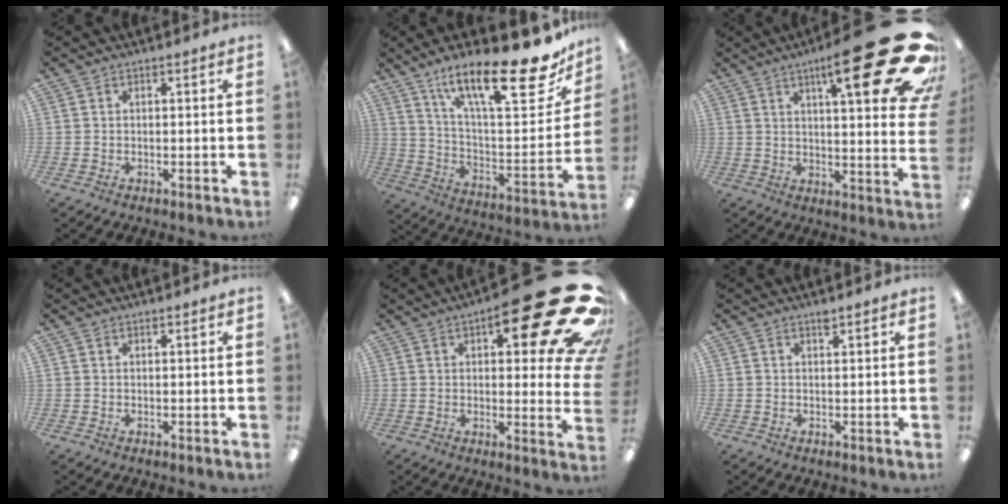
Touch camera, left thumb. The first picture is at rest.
{"total": 24.0, "force": [16.0, 6.5, 16.7], "torque": [-0.249, -0.109, 0.261]}
{"total": 25.0, "force": [13.0, 6.1, 20.5], "torque": [-0.273, -0.086, 0.198]}
{"total": 0.9, "force": [0.7, 0.5, 0.2], "torque": [-0.004, 0.000, 0.014]}
{"total": 25.7, "force": [11.5, 9.1, 21.1], "torque": [-0.255, -0.076, 0.185]}
{"total": 1.5, "force": [1.3, 0.5, 0.7], "torque": [-0.007, -0.005, 0.022]}